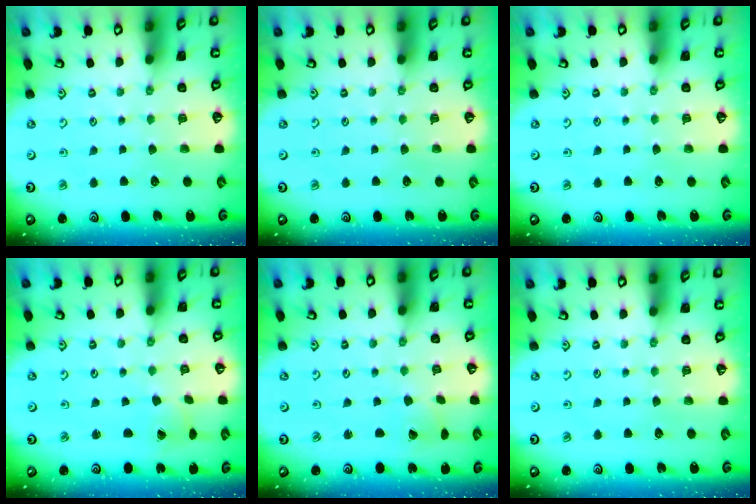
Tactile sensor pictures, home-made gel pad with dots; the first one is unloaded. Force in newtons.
{"total": 0.0}
{"total": 0.0}
{"total": 1.2, "press": 1.2, "slide": 0.1}
{"total": 1.6, "press": 1.5, "slide": 0.4}
{"total": 0.0}